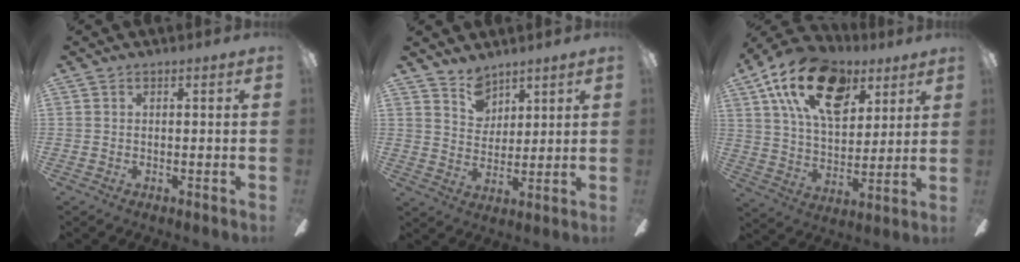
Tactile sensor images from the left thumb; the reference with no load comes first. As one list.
[{"total": 7.0, "force": [5.6, 4.1, 0.9], "torque": [-0.010, -0.031, 0.104]}, {"total": 21.5, "force": [11.0, 12.2, 13.8], "torque": [-0.234, -0.040, 0.193]}]